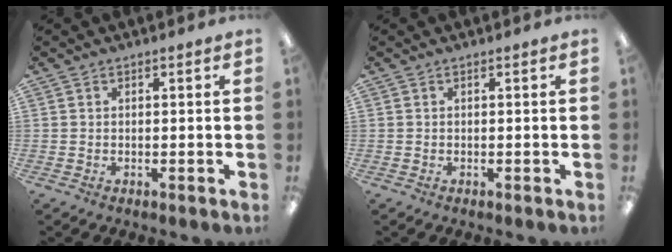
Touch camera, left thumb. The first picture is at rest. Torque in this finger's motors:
{"motor_torque": [0.00, 0.00, 0.00, 0.00, 0.00]}